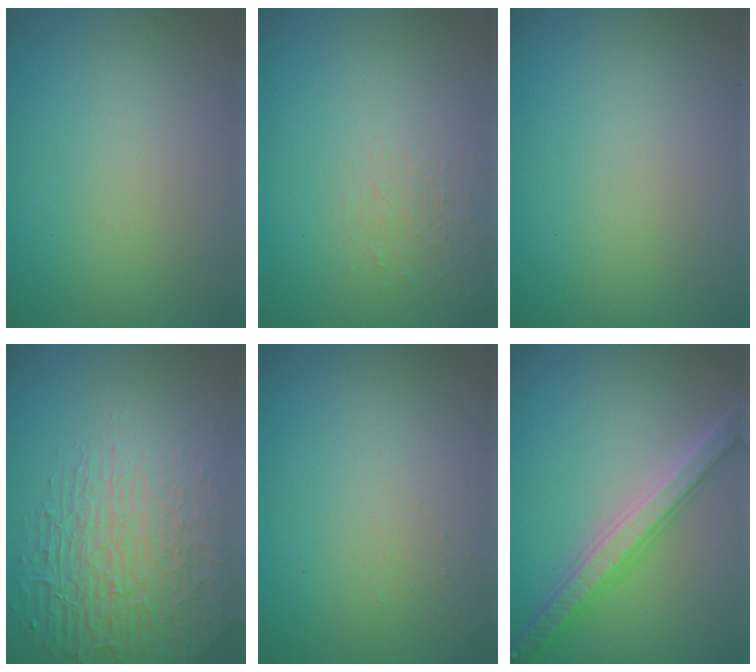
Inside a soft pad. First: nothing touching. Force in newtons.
{"total": 1.8, "press": 1.8, "slide": 0.4}
{"total": 0.0}
{"total": 8.1, "press": 5.6, "slide": 5.8}
{"total": 0.7, "press": 0.7, "slide": 0.1}
{"total": 5.4, "press": 5.3, "slide": 1.0}